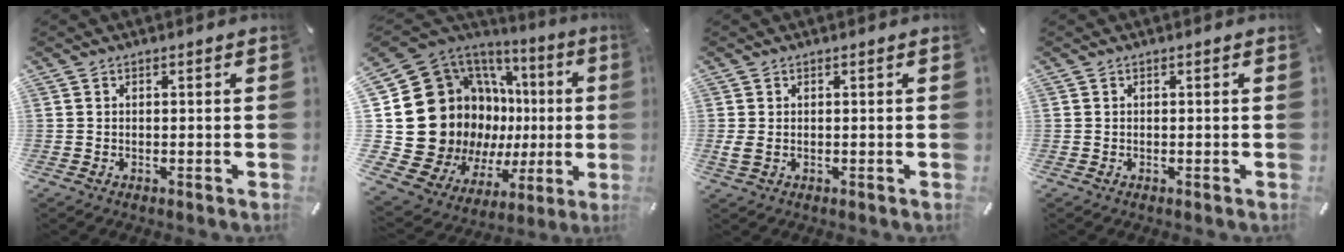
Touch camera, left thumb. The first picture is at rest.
{"total": 24.8, "force": [1.9, 18.1, 16.9], "torque": [-0.284, -0.081, 0.091]}
{"total": 1.8, "force": [0.1, 1.0, 1.5], "torque": [-0.028, 0.003, 0.003]}
{"total": 0.0}